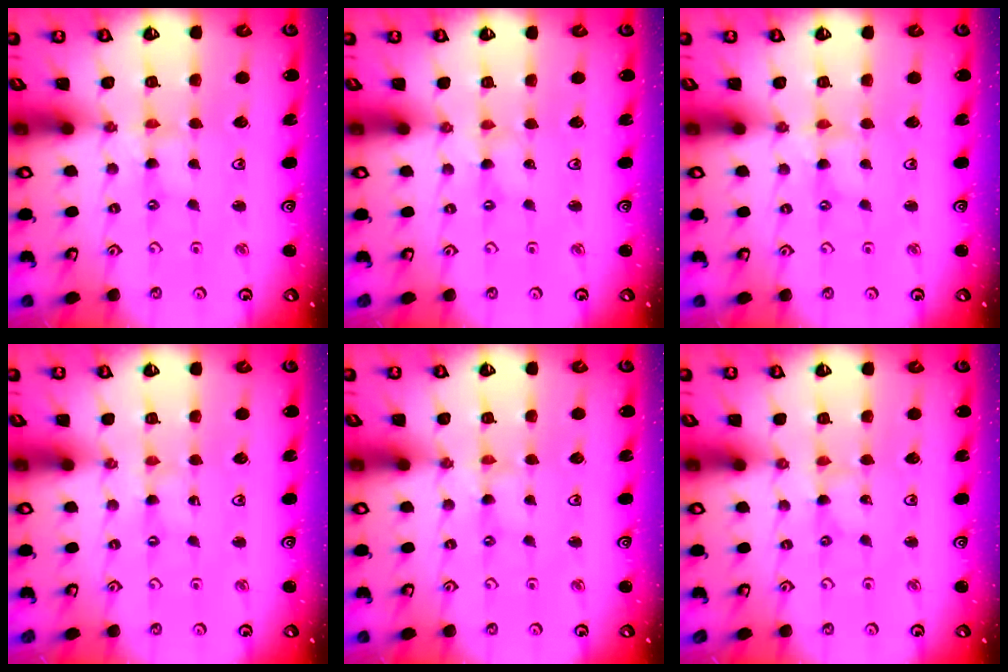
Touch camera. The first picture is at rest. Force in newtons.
{"total": 0.0}
{"total": 1.5, "press": 1.5, "slide": 0.2}
{"total": 0.0}
{"total": 0.0}
{"total": 0.0}